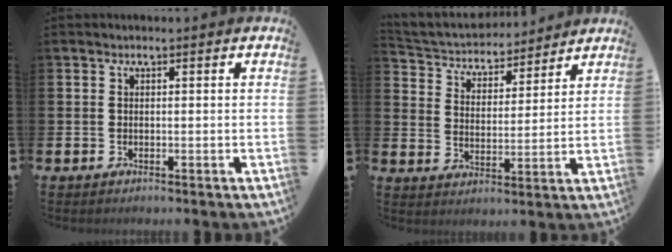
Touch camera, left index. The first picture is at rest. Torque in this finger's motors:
{"motor_torque": [1.01, -1.13, 0.12, 0.07]}